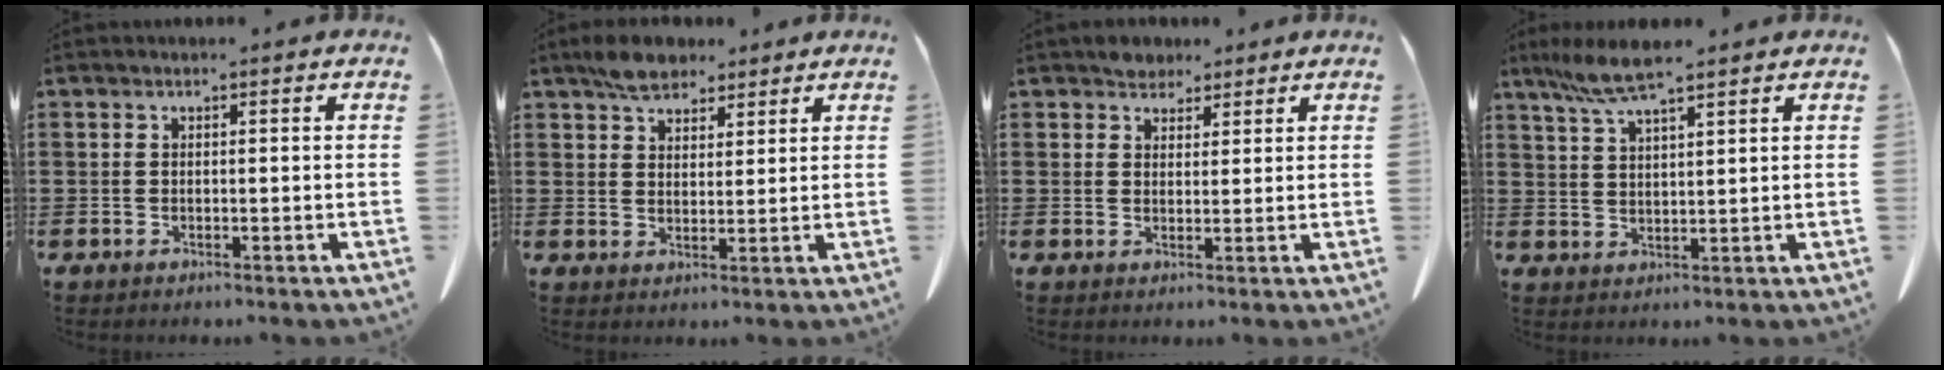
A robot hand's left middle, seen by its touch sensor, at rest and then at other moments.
{"total": 5.4, "force": [4.3, 2.6, 2.0], "torque": [-0.043, 0.003, 0.080]}
{"total": 3.1, "force": [2.6, 1.5, 0.3], "torque": [-0.007, 0.002, 0.050]}
{"total": 6.2, "force": [4.4, 0.7, 4.3], "torque": [-0.101, -0.007, 0.077]}